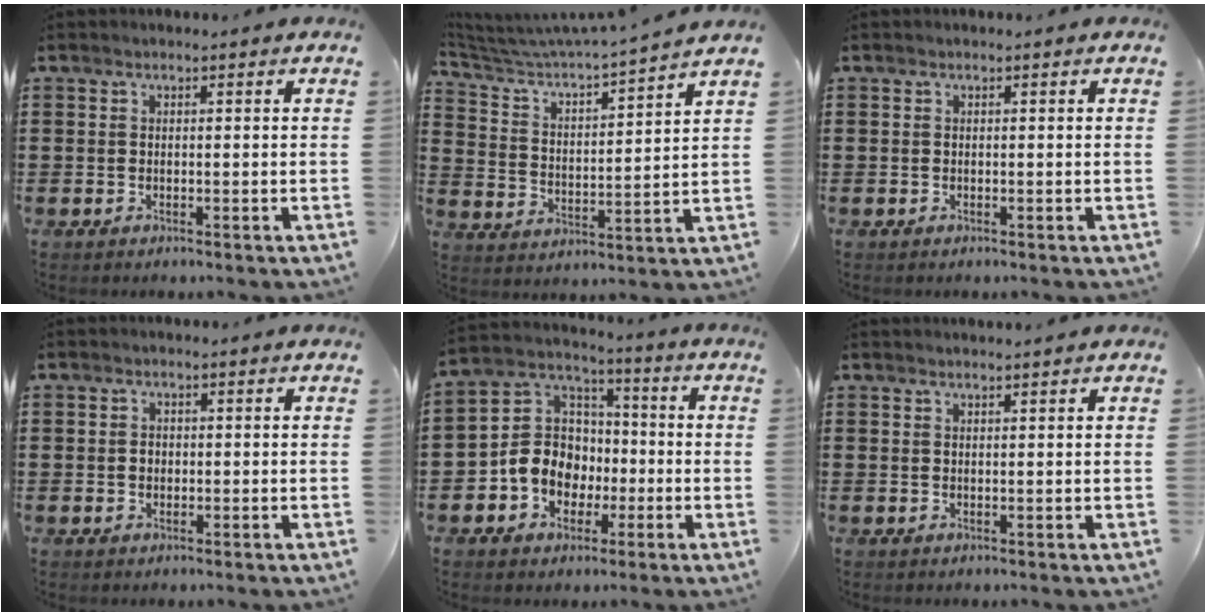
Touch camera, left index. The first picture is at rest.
{"total": 3.9, "force": [3.6, 0.0, 1.5], "torque": [-0.053, -0.035, 0.050]}
{"total": 0.0}
{"total": 1.2, "force": [0.1, 0.9, 0.8], "torque": [-0.018, 0.006, 0.000]}
{"total": 8.9, "force": [-2.6, 7.8, 3.3], "torque": [-0.102, 0.019, -0.052]}
{"total": 1.0, "force": [0.9, -0.2, 0.3], "torque": [-0.005, -0.002, 0.018]}